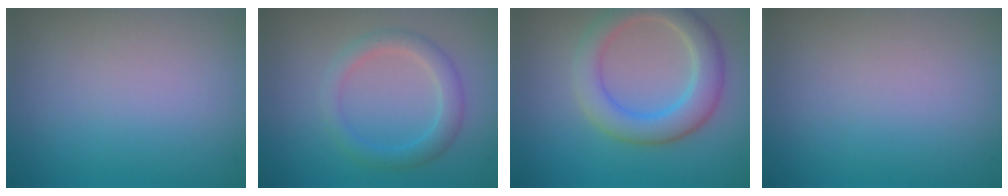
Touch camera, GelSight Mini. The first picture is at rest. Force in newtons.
{"total": 2.5, "press": 2.5, "slide": 0.1}
{"total": 4.9, "press": 4.8, "slide": 0.5}
{"total": 0.0}